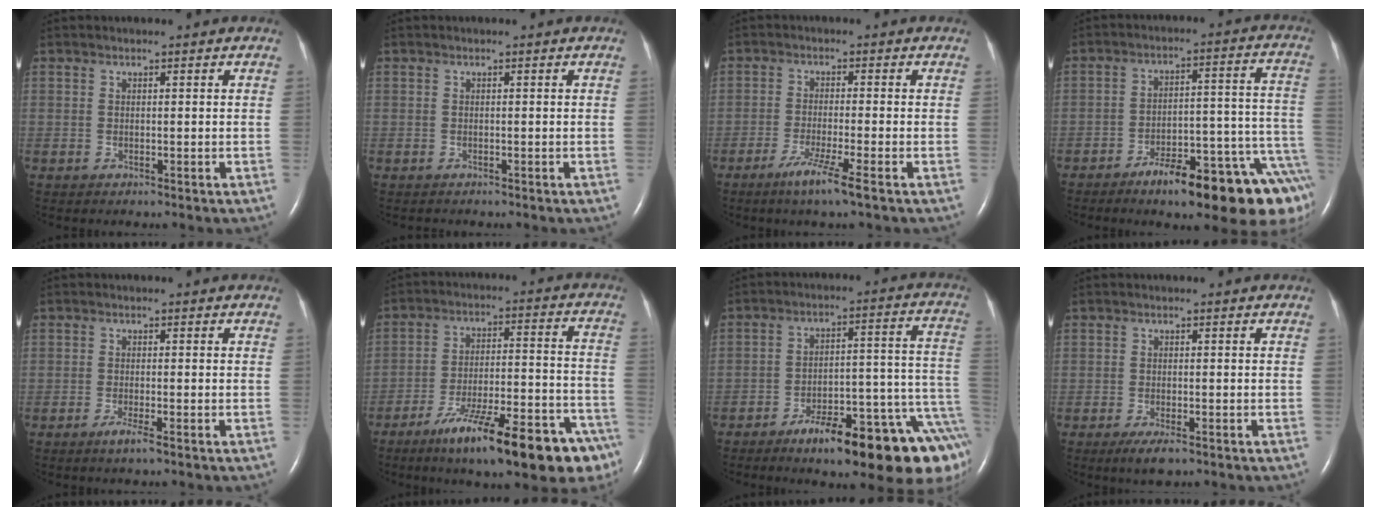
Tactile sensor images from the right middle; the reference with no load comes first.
{"total": 0.0}
{"total": 5.3, "force": [-3.2, -0.7, 4.2], "torque": [-0.083, -0.016, -0.062]}
{"total": 19.1, "force": [-12.7, 3.7, 13.8], "torque": [-0.083, 0.043, -0.175]}
{"total": 2.0, "force": [-1.3, -0.1, 1.6], "torque": [-0.037, -0.005, -0.026]}
{"total": 20.8, "force": [-14.2, 3.9, 14.7], "torque": [-0.159, 0.022, -0.218]}
{"total": 20.5, "force": [-12.9, 4.5, 15.3], "torque": [-0.100, 0.042, -0.176]}
{"total": 3.1, "force": [-1.9, 0.8, 2.3], "torque": [-0.046, -0.006, -0.031]}